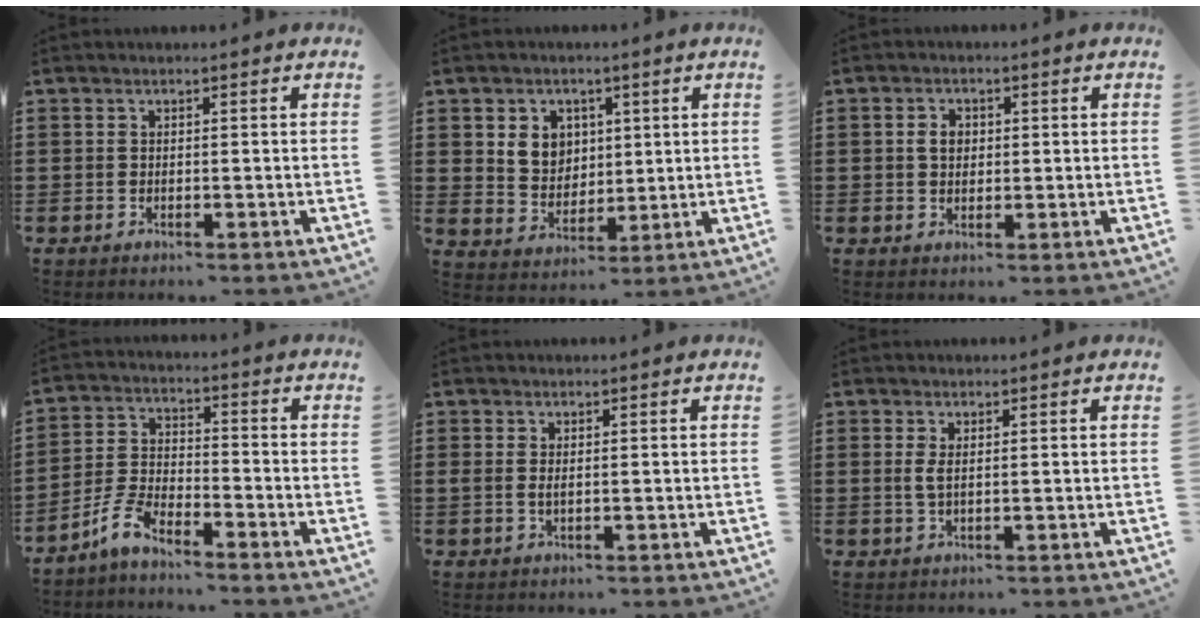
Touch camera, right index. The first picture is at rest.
{"total": 5.4, "force": [1.9, 4.8, 1.7], "torque": [-0.040, 0.009, 0.030]}
{"total": 2.5, "force": [0.3, 1.9, 1.6], "torque": [-0.036, 0.010, 0.004]}
{"total": 5.4, "force": [-4.7, 1.1, 2.6], "torque": [-0.078, -0.003, -0.098]}
{"total": 1.1, "force": [0.2, 0.4, 1.0], "torque": [-0.022, 0.004, 0.002]}
{"total": 1.7, "force": [0.4, 0.5, 1.6], "torque": [-0.031, 0.003, 0.005]}